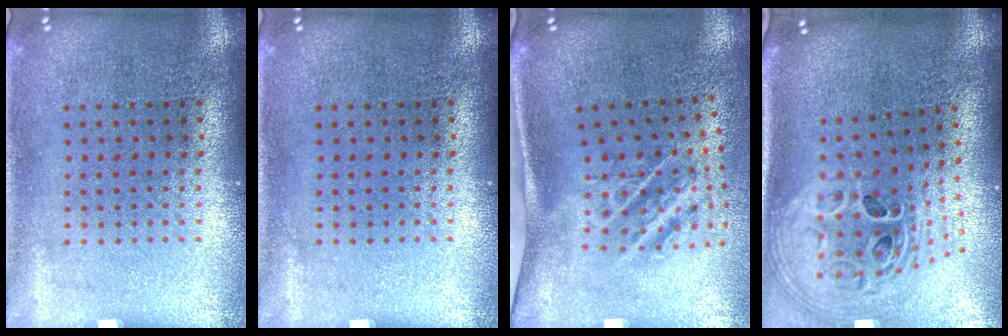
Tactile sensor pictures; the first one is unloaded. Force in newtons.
{"total": 0.0}
{"total": 1.9, "press": 1.1, "slide": 1.6}
{"total": 2.8, "press": 2.0, "slide": 2.0}